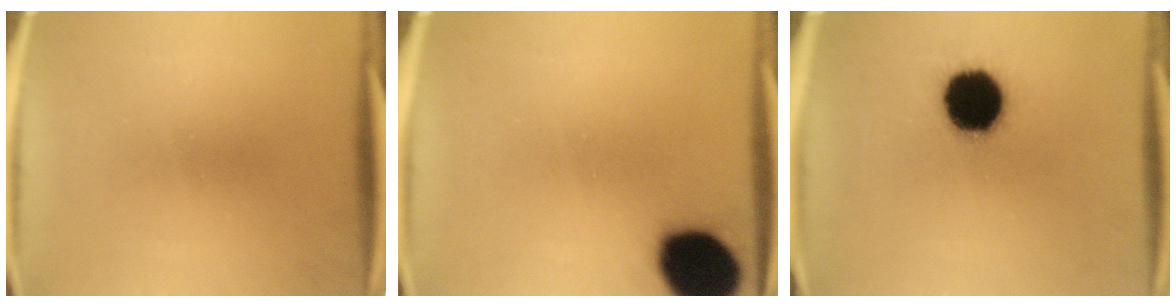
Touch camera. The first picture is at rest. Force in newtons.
{"total": 18.7}
{"total": 18.4}